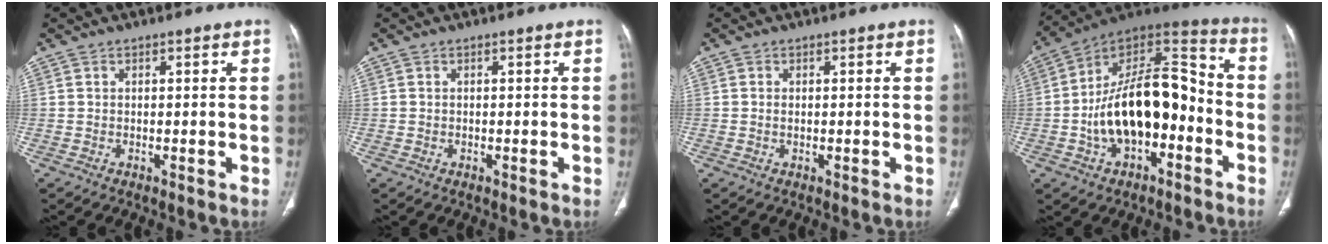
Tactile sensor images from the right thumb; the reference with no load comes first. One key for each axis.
{"total": 0.0}
{"total": 0.7, "fx": 0.0, "fy": 0.4, "fz": 0.5, "tx": -0.014, "ty": 0.003, "tz": 0.000}
{"total": 21.1, "fx": -4.3, "fy": 11.5, "fz": 17.1, "tx": -0.264, "ty": 0.057, "tz": -0.073}